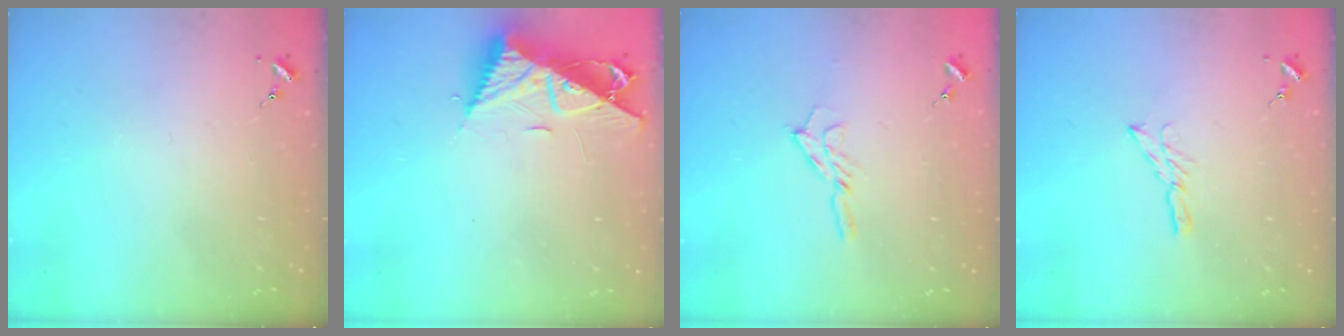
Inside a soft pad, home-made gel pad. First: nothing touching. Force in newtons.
{"total": 11.7, "press": 11.6, "slide": 0.9}
{"total": 6.5, "press": 6.5, "slide": 0.7}
{"total": 5.8, "press": 5.7, "slide": 0.6}